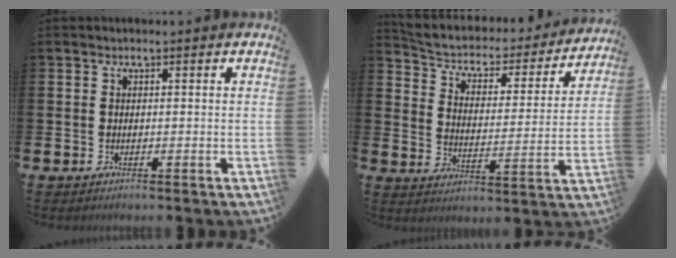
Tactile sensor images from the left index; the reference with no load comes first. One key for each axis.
{"total": 5.0, "fx": 4.5, "fy": 1.9, "fz": 1.2, "tx": -0.052, "ty": -0.039, "tz": 0.068}